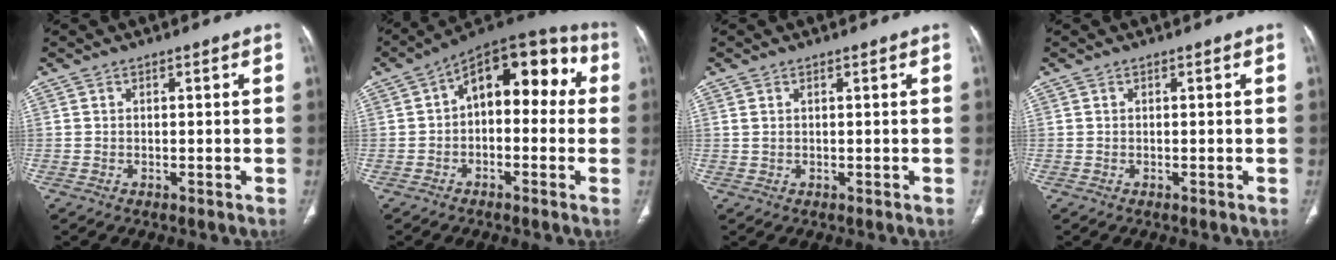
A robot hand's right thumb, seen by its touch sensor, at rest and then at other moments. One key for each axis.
{"total": 14.9, "fx": 1.8, "fy": 8.7, "fz": 11.9, "tx": -0.116, "ty": 0.052, "tz": 0.010}
{"total": 1.0, "fx": 0.5, "fy": 0.4, "fz": 0.7, "tx": -0.017, "ty": 0.006, "tz": 0.016}
{"total": 0.0}